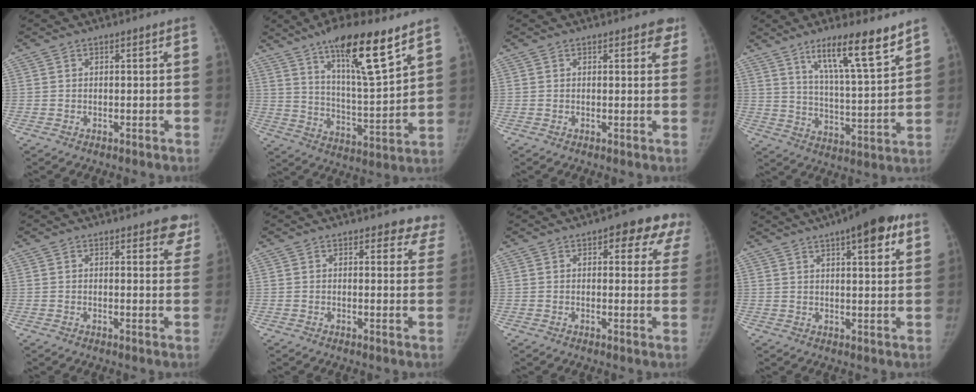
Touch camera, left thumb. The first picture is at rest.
{"total": 17.6, "force": [11.2, 3.4, 13.2], "torque": [-0.202, -0.063, 0.194]}
{"total": 3.2, "force": [2.3, 1.6, 1.6], "torque": [0.013, -0.008, 0.018]}
{"total": 14.3, "force": [9.8, 2.0, 10.3], "torque": [-0.156, -0.062, 0.167]}
{"total": 6.3, "force": [5.0, 2.6, 2.7], "torque": [0.011, -0.024, 0.040]}
{"total": 7.2, "force": [6.5, 3.1, 0.7], "torque": [0.052, -0.029, 0.041]}
{"total": 11.4, "force": [6.3, 5.1, 7.9], "torque": [-0.041, -0.019, 0.062]}
{"total": 13.1, "force": [7.3, 3.9, 10.2], "torque": [-0.115, -0.016, 0.096]}